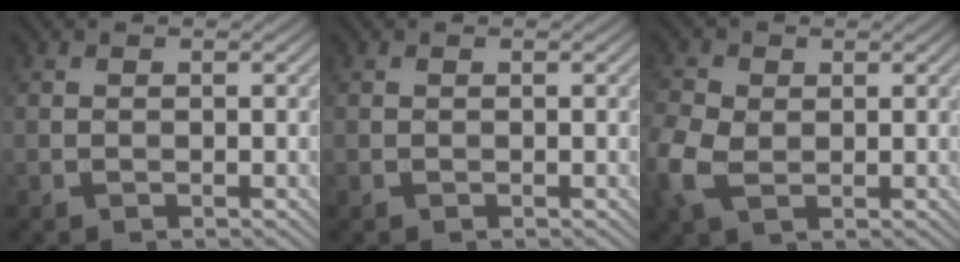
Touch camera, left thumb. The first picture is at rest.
{"total": 0.0}
{"total": 5.0, "force": [-0.6, 3.5, 3.5], "torque": [-0.107, -0.001, -0.019]}